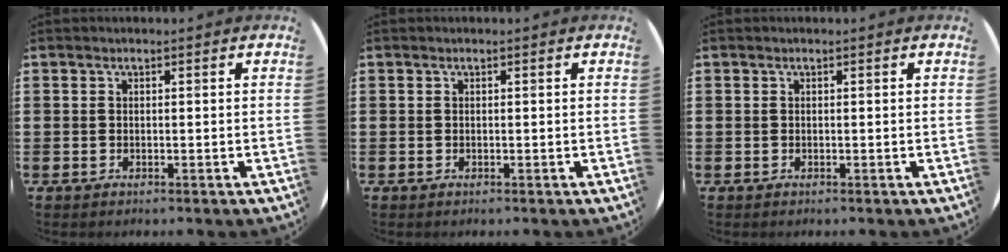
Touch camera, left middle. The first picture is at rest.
{"total": 0.0}
{"total": 0.0}